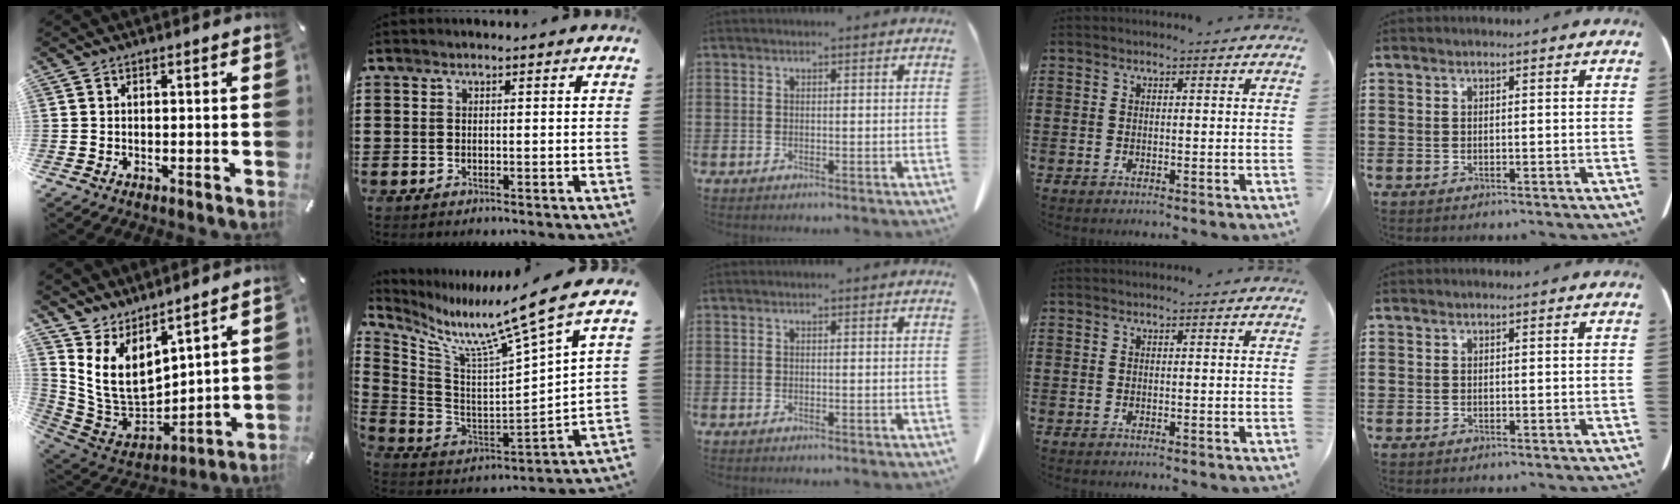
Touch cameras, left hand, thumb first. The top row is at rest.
{"thumb": {"total": 10.8, "force": [5.2, 7.5, 5.8], "torque": [-0.140, -0.063, 0.110]}, "index": {"total": 9.5, "force": [7.7, -1.7, 5.2], "torque": [-0.117, -0.082, 0.111]}}